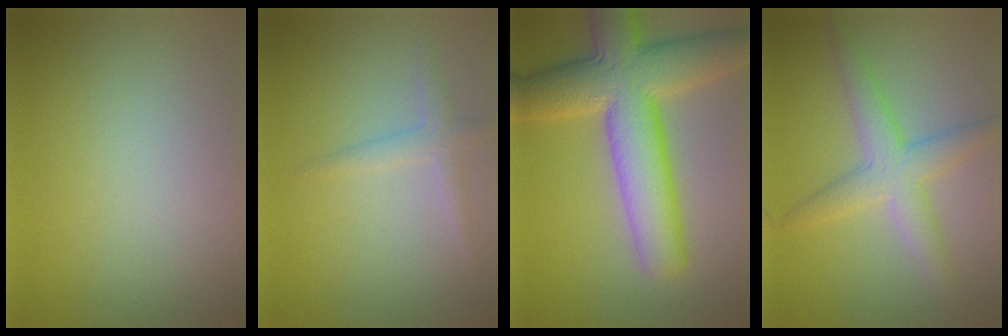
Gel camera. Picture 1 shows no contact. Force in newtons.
{"total": 1.8, "press": 1.8, "slide": 0.0}
{"total": 10.5, "press": 10.4, "slide": 0.5}
{"total": 4.1, "press": 4.1, "slide": 0.1}